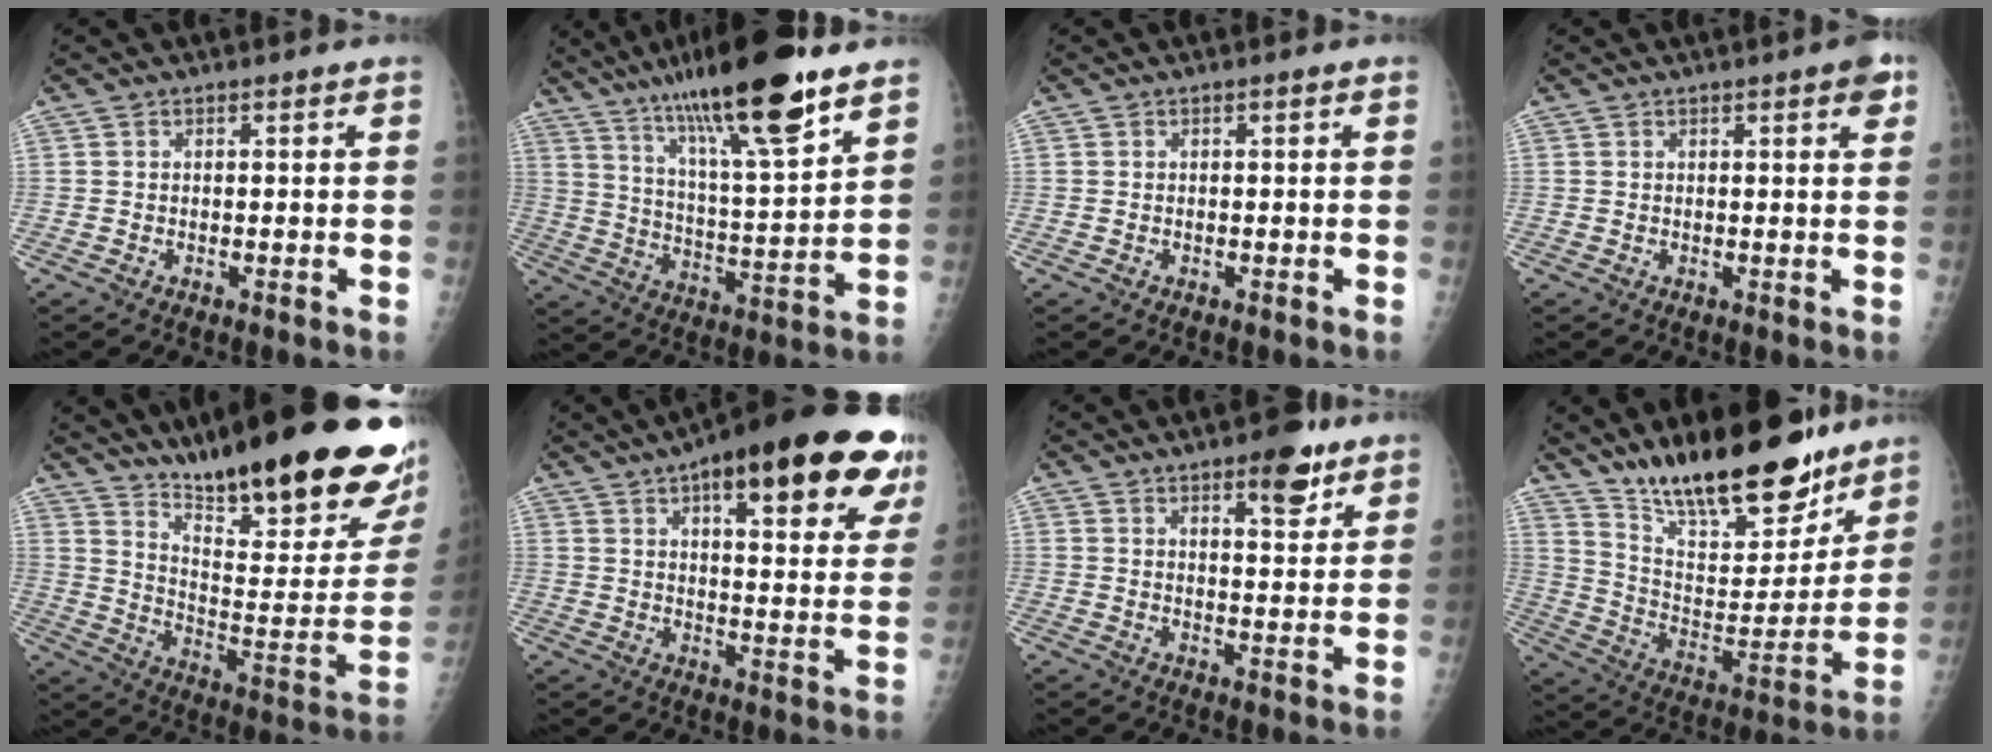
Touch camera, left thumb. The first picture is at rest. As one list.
[{"total": 21.2, "force": [13.9, 3.5, 15.6], "torque": [-0.255, -0.053, 0.237]}, {"total": 0.0}, {"total": 3.0, "force": [1.5, 0.7, 2.5], "torque": [-0.026, -0.002, 0.016]}, {"total": 31.7, "force": [21.5, 6.4, 22.4], "torque": [-0.271, -0.099, 0.325]}, {"total": 26.7, "force": [14.4, 8.5, 20.8], "torque": [-0.259, -0.022, 0.190]}, {"total": 7.8, "force": [4.8, 2.8, 5.4], "torque": [-0.056, -0.025, 0.064]}, {"total": 23.8, "force": [18.4, 7.9, 13.0], "torque": [-0.164, -0.093, 0.305]}]